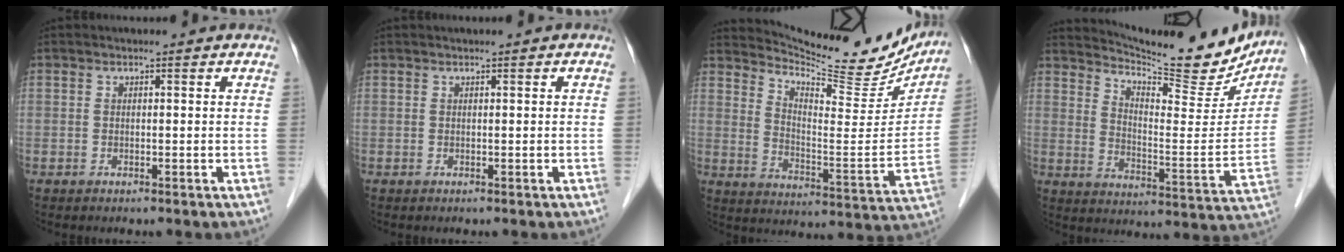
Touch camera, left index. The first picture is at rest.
{"total": 0.0}
{"total": 18.2, "force": [17.3, 3.1, 4.8], "torque": [-0.078, -0.056, 0.234]}
{"total": 17.3, "force": [16.4, 2.1, 5.1], "torque": [-0.085, -0.057, 0.223]}